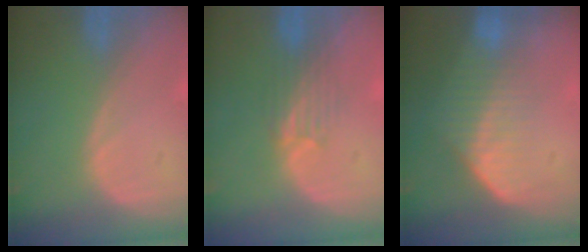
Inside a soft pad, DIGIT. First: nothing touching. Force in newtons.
{"total": 3.3, "press": 3.3, "slide": 0.1}
{"total": 7.4, "press": 6.4, "slide": 3.8}